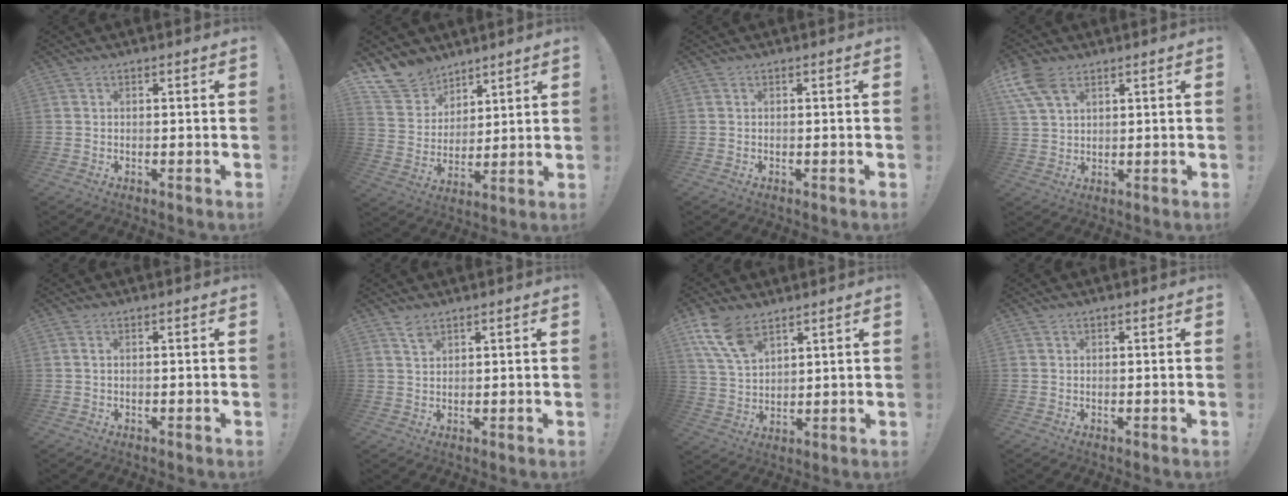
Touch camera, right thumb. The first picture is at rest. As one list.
[{"total": 11.7, "force": [9.1, 7.1, 1.8], "torque": [-0.050, -0.071, 0.180]}, {"total": 0.0}, {"total": 8.9, "force": [4.7, 5.2, 5.5], "torque": [-0.103, -0.015, 0.093]}, {"total": 0.8, "force": [0.4, 0.3, 0.7], "torque": [-0.011, 0.000, 0.006]}, {"total": 2.9, "force": [2.3, 1.4, 1.2], "torque": [-0.009, -0.018, 0.041]}, {"total": 11.9, "force": [7.5, 7.0, 6.0], "torque": [-0.114, -0.031, 0.148]}, {"total": 0.5, "force": [0.3, 0.4, 0.1], "torque": [0.004, -0.001, 0.005]}]